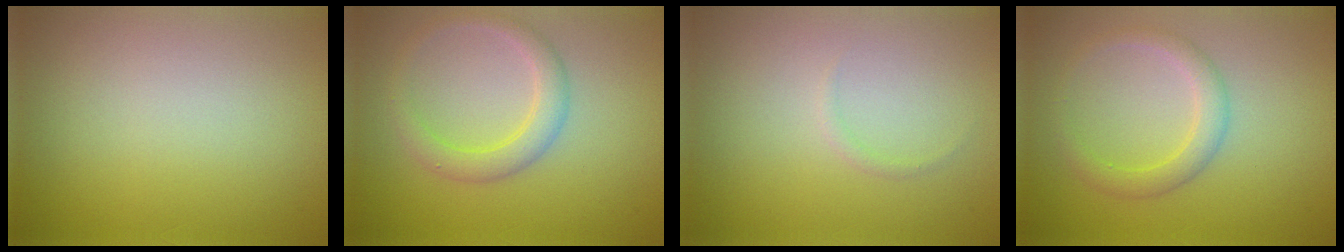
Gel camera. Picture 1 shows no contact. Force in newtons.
{"total": 2.8, "press": 2.8, "slide": 0.1}
{"total": 0.5, "press": 0.5, "slide": 0.0}
{"total": 2.4, "press": 2.4, "slide": 0.1}